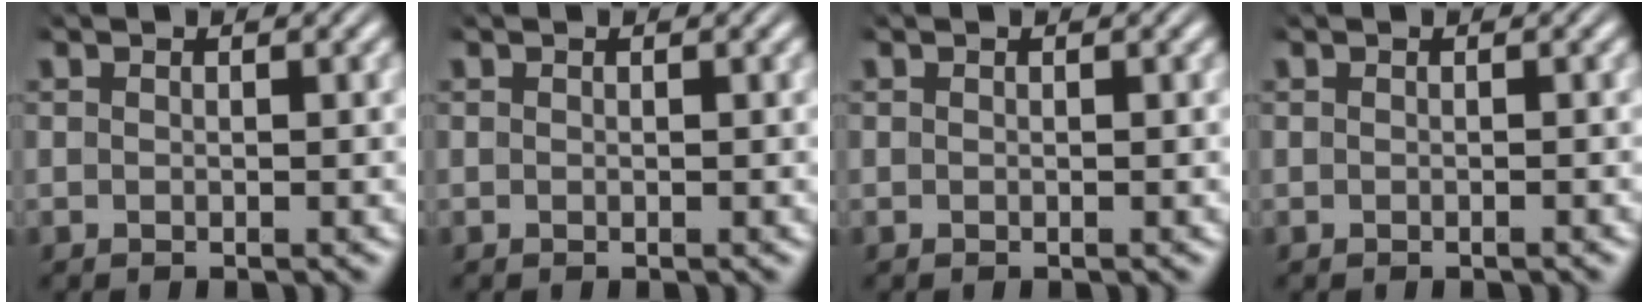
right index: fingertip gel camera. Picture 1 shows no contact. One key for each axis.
{"total": 0.0}
{"total": 0.0}
{"total": 0.0}